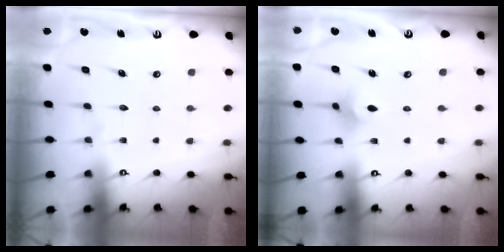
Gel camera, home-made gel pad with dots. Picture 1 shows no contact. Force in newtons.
{"total": 3.3, "press": 3.2, "slide": 0.7}